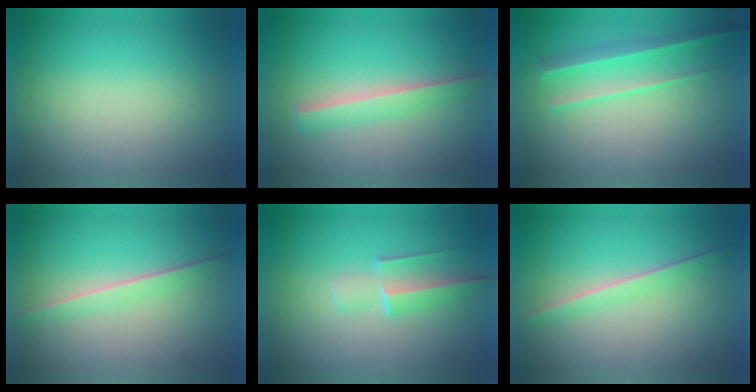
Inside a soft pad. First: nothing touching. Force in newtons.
{"total": 2.4}
{"total": 2.2}
{"total": 1.3}
{"total": 1.8}
{"total": 1.3}